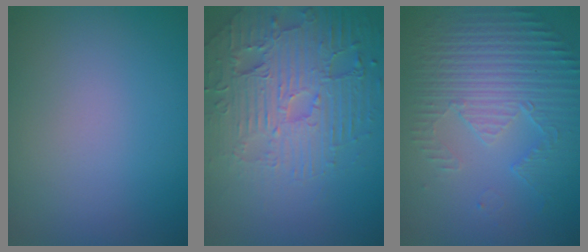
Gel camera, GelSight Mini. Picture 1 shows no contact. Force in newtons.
{"total": 6.5, "press": 5.1, "slide": 4.0}
{"total": 5.6, "press": 3.5, "slide": 4.3}